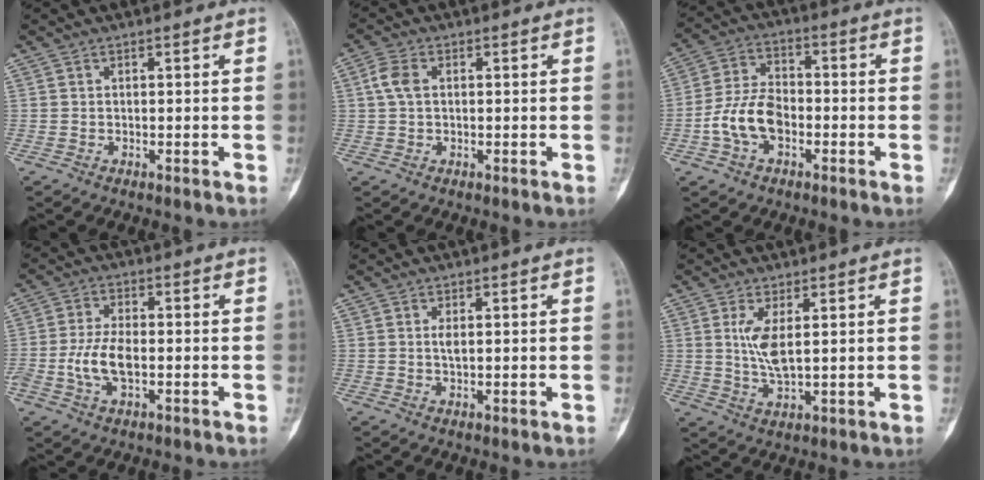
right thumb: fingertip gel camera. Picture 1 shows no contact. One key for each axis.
{"total": 3.7, "fx": 0.6, "fy": 2.3, "fz": 2.8, "tx": -0.066, "ty": 0.010, "tz": 0.009}
{"total": 9.8, "fx": -2.9, "fy": 6.1, "fz": 7.1, "tx": -0.134, "ty": 0.029, "tz": -0.059}
{"total": 6.9, "fx": -1.4, "fy": 3.4, "fz": 5.9, "tx": -0.130, "ty": 0.009, "tz": -0.027}
{"total": 1.6, "fx": 0.4, "fy": 0.5, "fz": 1.5, "tx": -0.032, "ty": -0.003, "tz": 0.010}
{"total": 5.8, "fx": 1.4, "fy": 1.8, "fz": 5.4, "tx": -0.117, "ty": -0.018, "tz": 0.037}